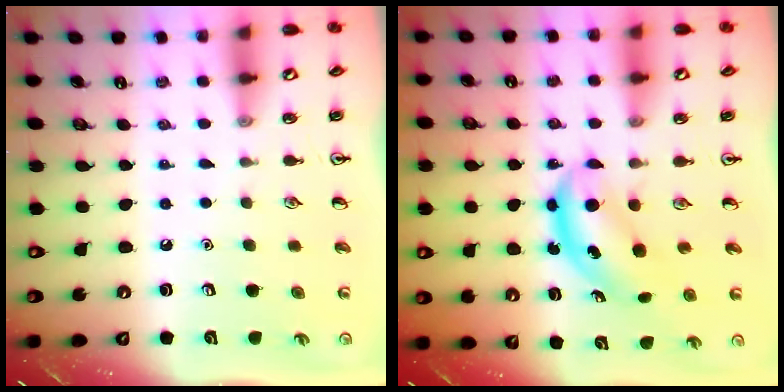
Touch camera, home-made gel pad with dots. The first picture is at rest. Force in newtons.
{"total": 5.0, "press": 5.0, "slide": 0.6}